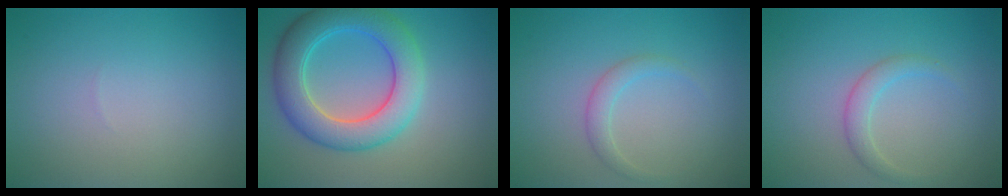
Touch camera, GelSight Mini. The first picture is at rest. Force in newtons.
{"total": 6.8, "press": 6.8, "slide": 0.3}
{"total": 1.5, "press": 1.5, "slide": 0.0}
{"total": 1.7, "press": 1.7, "slide": 0.1}